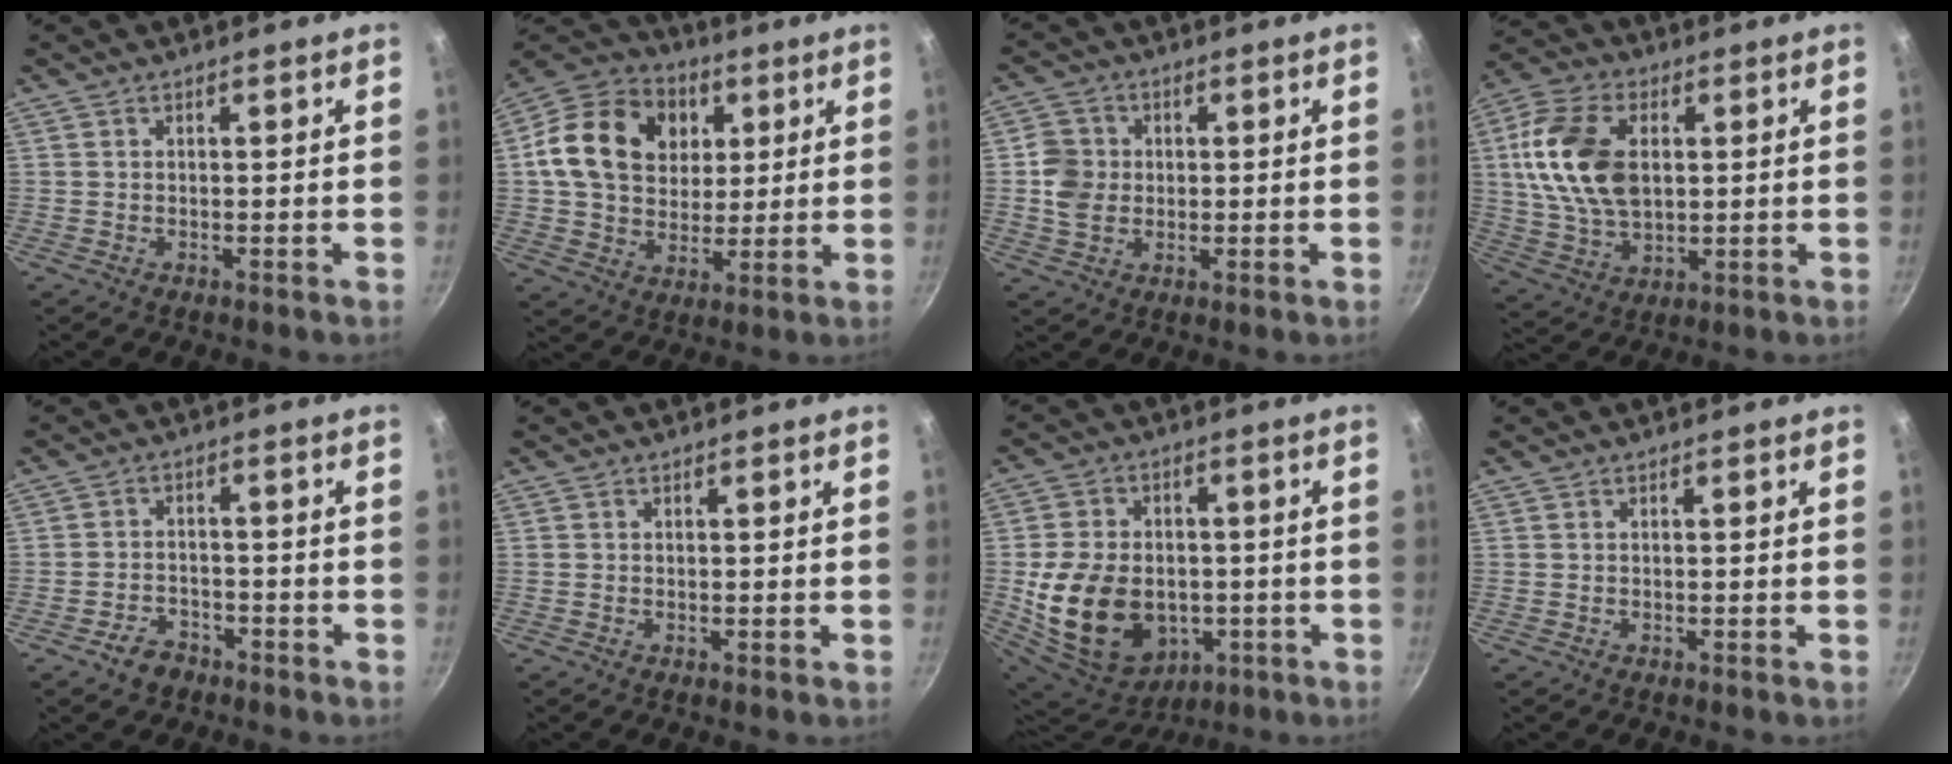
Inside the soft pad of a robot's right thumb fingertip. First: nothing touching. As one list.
[{"total": 19.8, "force": [4.7, 15.4, 11.4], "torque": [-0.179, 0.010, 0.072]}, {"total": 6.8, "force": [0.3, 6.0, 3.3], "torque": [-0.041, 0.006, 0.000]}, {"total": 17.0, "force": [2.7, 10.8, 12.8], "torque": [-0.233, 0.000, 0.049]}, {"total": 4.6, "force": [-3.1, 2.9, 1.6], "torque": [-0.018, 0.032, -0.048]}, {"total": 0.0}, {"total": 20.1, "force": [-3.3, 14.9, 13.0], "torque": [-0.230, 0.013, -0.036]}, {"total": 0.0}]